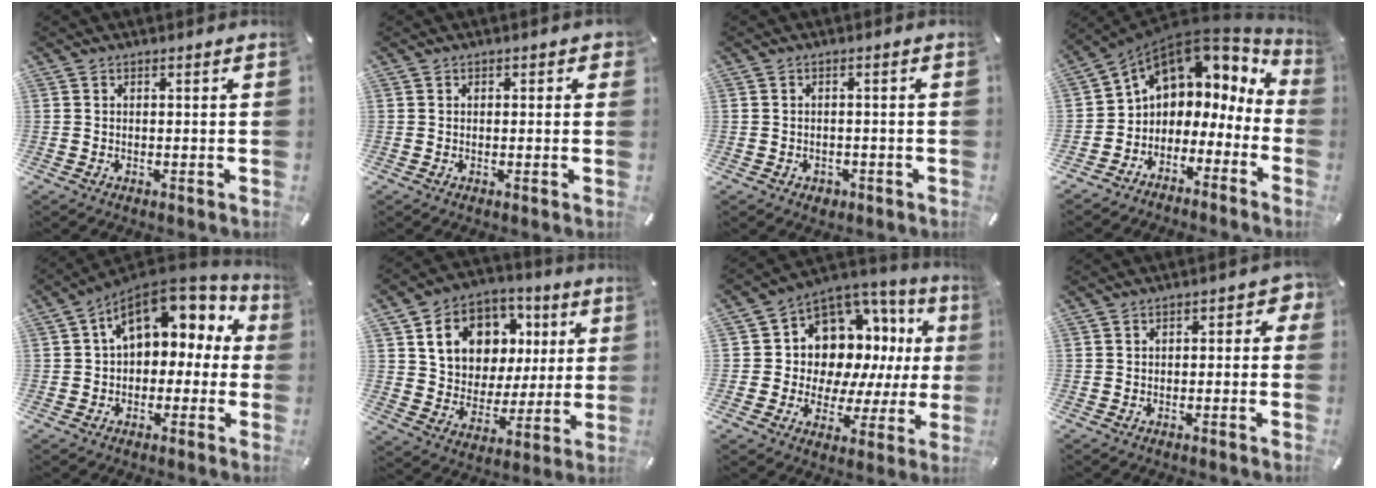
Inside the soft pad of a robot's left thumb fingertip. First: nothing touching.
{"total": 0.8, "force": [0.1, 0.8, 0.3], "torque": [0.001, 0.004, -0.002]}
{"total": 1.8, "force": [-0.8, 1.6, 0.4], "torque": [-0.008, 0.004, -0.018]}
{"total": 6.7, "force": [3.5, 5.4, 2.0], "torque": [-0.057, -0.040, 0.065]}
{"total": 11.6, "force": [5.4, 7.7, 6.8], "torque": [-0.111, -0.028, 0.100]}
{"total": 14.8, "force": [4.9, 12.4, 6.3], "torque": [-0.105, -0.009, 0.100]}
{"total": 11.4, "force": [4.4, 9.5, 4.5], "torque": [-0.071, -0.069, 0.090]}
{"total": 3.0, "force": [-1.4, 1.9, 1.8], "torque": [-0.027, 0.014, -0.031]}